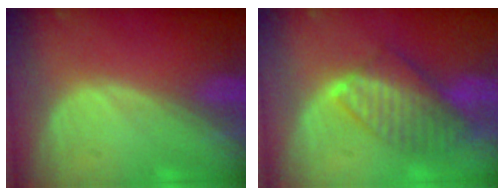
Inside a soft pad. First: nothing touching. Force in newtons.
{"total": 8.2, "press": 7.1, "slide": 4.2}